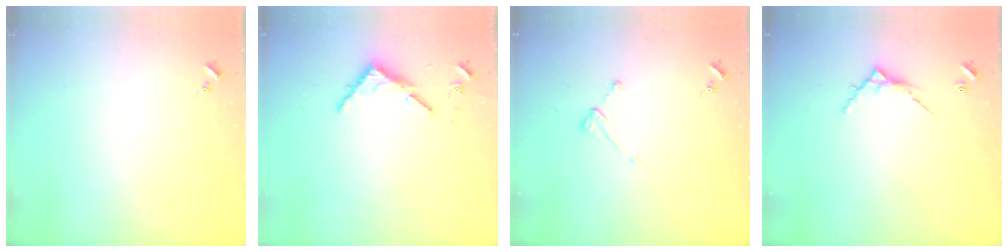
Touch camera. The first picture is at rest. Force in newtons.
{"total": 3.9, "press": 3.9, "slide": 0.3}
{"total": 3.8, "press": 3.8, "slide": 0.4}
{"total": 5.7, "press": 5.7, "slide": 0.5}